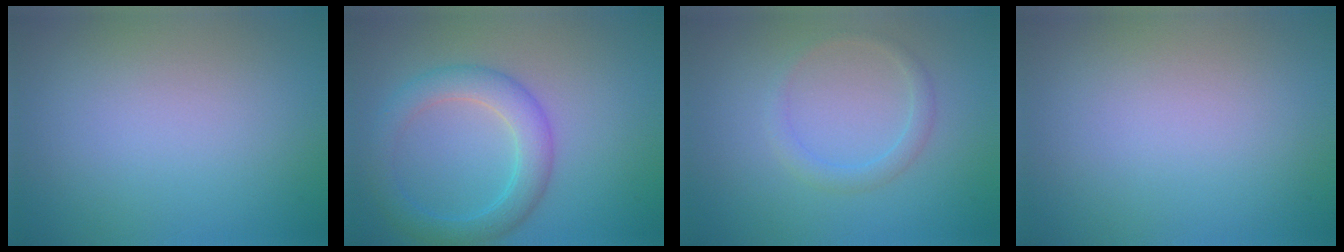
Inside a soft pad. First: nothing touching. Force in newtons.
{"total": 4.2, "press": 4.2, "slide": 0.2}
{"total": 1.6, "press": 1.6, "slide": 0.1}
{"total": 0.0}